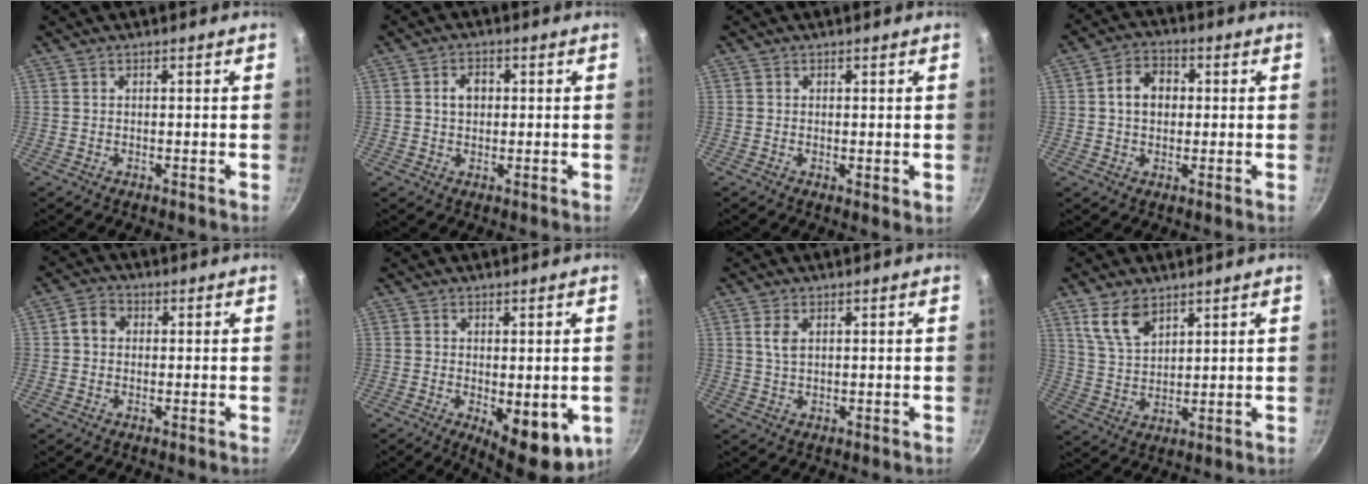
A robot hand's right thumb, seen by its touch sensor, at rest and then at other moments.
{"total": 3.7, "force": [0.5, 2.8, 2.3], "torque": [-0.020, 0.008, 0.005]}
{"total": 1.4, "force": [0.3, 0.6, 1.2], "torque": [-0.016, -0.011, 0.001]}
{"total": 6.8, "force": [0.7, 5.4, 4.2], "torque": [-0.047, 0.013, 0.001]}
{"total": 4.0, "force": [0.4, 3.4, 2.0], "torque": [-0.022, 0.009, -0.005]}
{"total": 10.5, "force": [-2.2, 4.4, 9.2], "torque": [-0.099, -0.009, -0.017]}
{"total": 2.6, "force": [0.9, 1.4, 2.0], "torque": [-0.039, -0.003, 0.019]}
{"total": 7.6, "force": [4.8, 3.9, 4.4], "torque": [-0.069, -0.024, 0.102]}